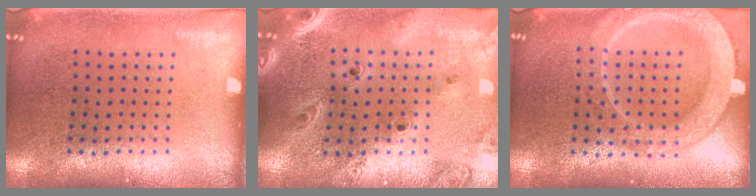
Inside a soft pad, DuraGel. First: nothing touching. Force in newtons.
{"total": 2.8, "press": 2.4, "slide": 1.4}
{"total": 4.1, "press": 4.1, "slide": 0.6}